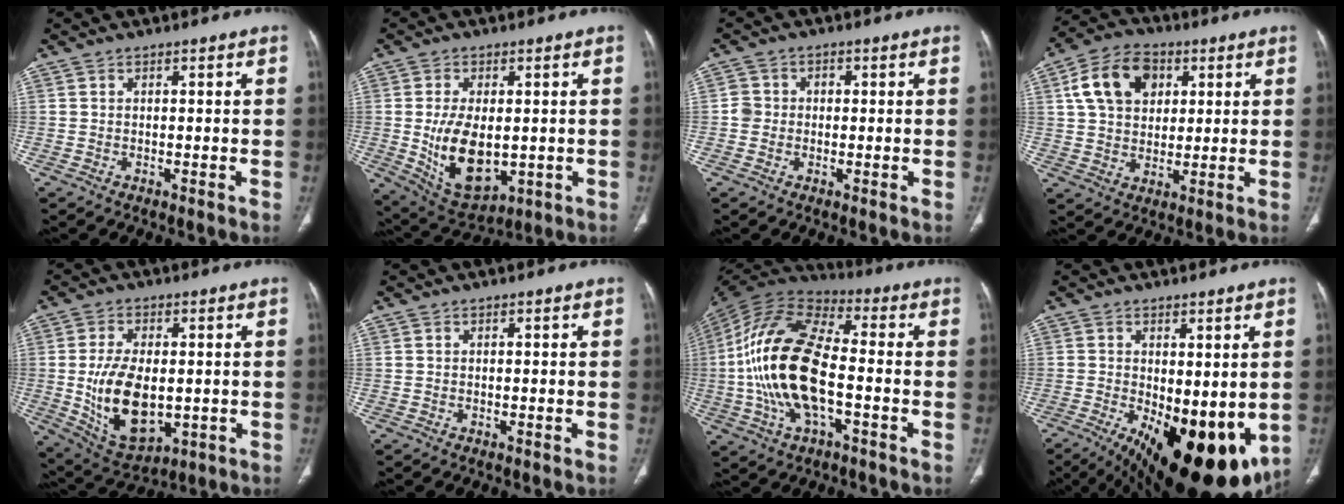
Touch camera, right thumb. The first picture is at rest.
{"total": 12.8, "force": [-0.9, 7.3, 10.5], "torque": [-0.174, -0.014, 0.010]}
{"total": 3.0, "force": [-0.4, 2.8, 0.8], "torque": [0.001, 0.012, -0.013]}
{"total": 12.5, "force": [4.2, 9.0, 7.7], "torque": [-0.114, 0.002, 0.069]}
{"total": 14.4, "force": [-1.0, 8.1, 11.9], "torque": [-0.205, -0.011, 0.005]}
{"total": 0.0}
{"total": 20.7, "force": [-2.8, 9.6, 18.2], "torque": [-0.373, 0.025, -0.054]}
{"total": 21.5, "force": [-5.5, 10.1, 18.2], "torque": [-0.231, -0.037, -0.056]}